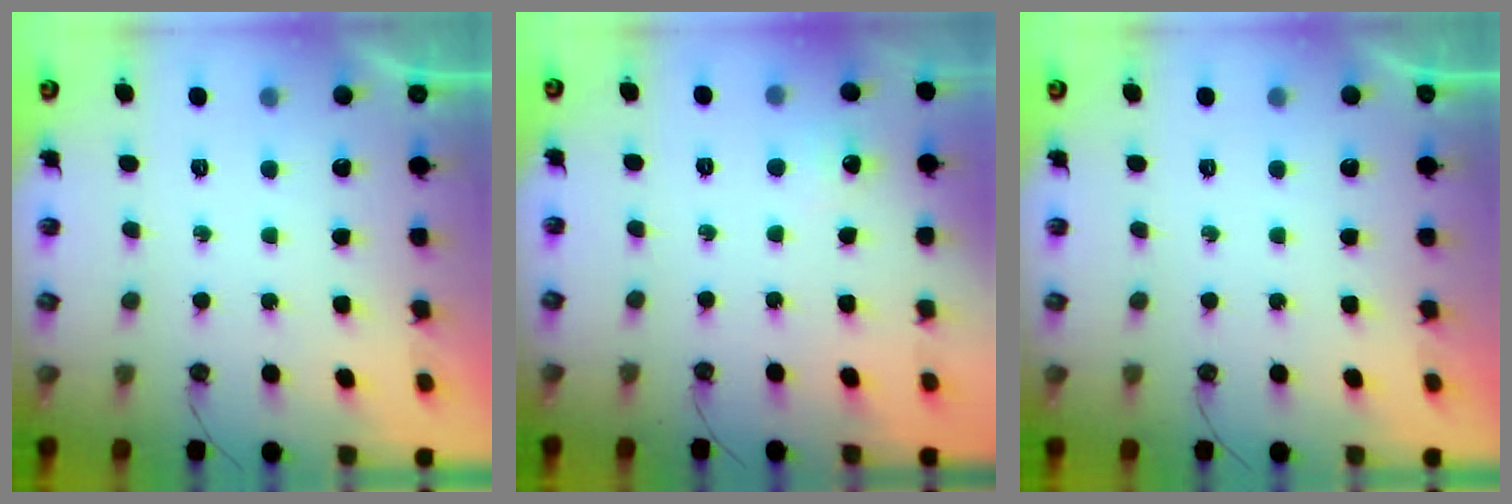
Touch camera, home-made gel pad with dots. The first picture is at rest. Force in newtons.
{"total": 4.3, "press": 4.3, "slide": 0.6}
{"total": 0.0}